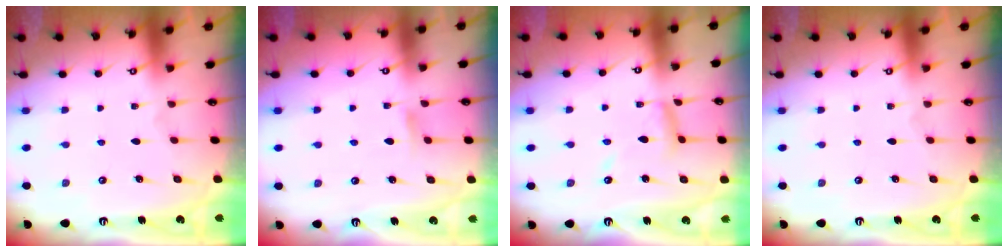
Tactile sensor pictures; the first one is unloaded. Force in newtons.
{"total": 4.3, "press": 4.2, "slide": 0.4}
{"total": 9.8, "press": 9.8, "slide": 0.7}
{"total": 0.0}